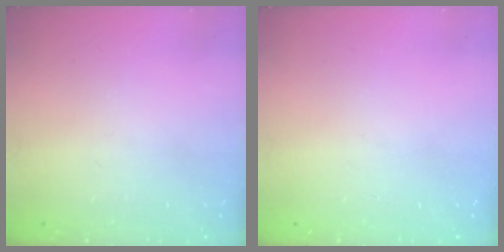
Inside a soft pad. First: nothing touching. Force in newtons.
{"total": 0.0}